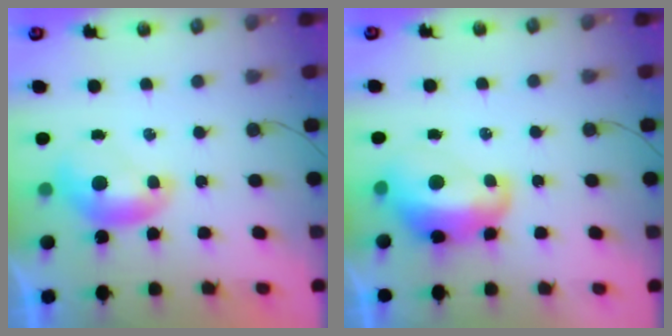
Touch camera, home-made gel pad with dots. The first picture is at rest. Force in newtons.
{"total": 6.2, "press": 6.1, "slide": 1.2}